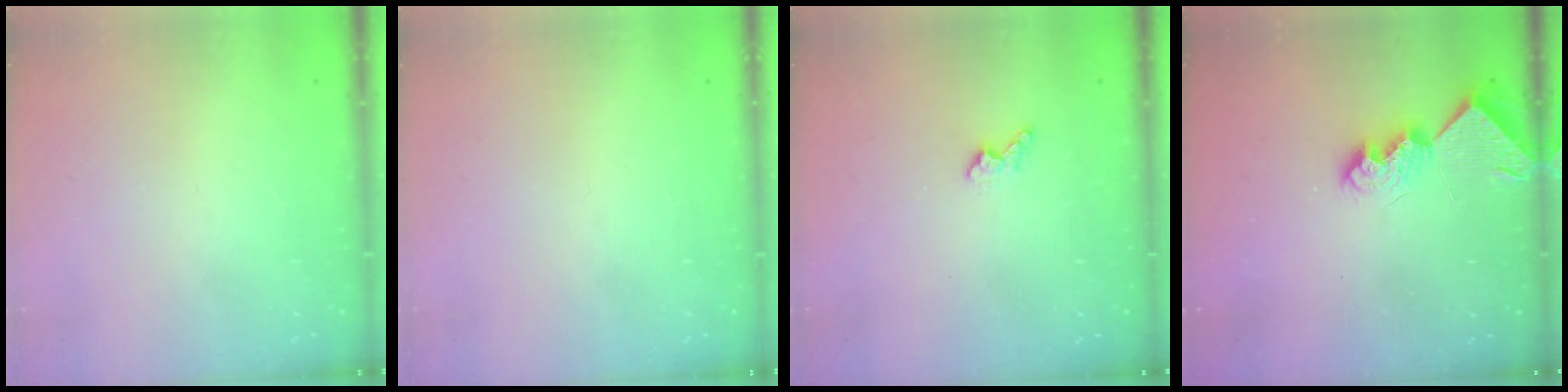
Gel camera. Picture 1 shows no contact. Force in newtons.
{"total": 0.0}
{"total": 4.4, "press": 4.3, "slide": 0.7}
{"total": 8.7, "press": 8.7, "slide": 0.4}